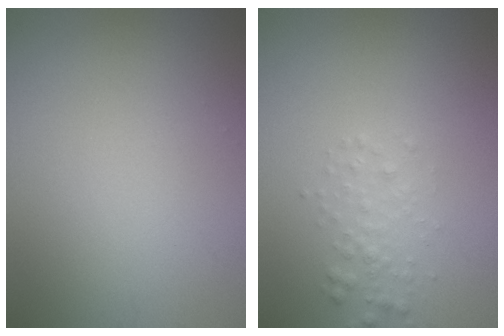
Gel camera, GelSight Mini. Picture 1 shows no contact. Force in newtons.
{"total": 1.6, "press": 1.6, "slide": 0.0}